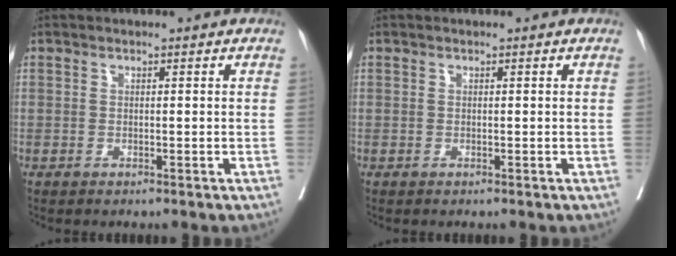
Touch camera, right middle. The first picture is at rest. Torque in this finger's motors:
{"motor_torque": [0.09, -0.16, 0.03, 0.01]}